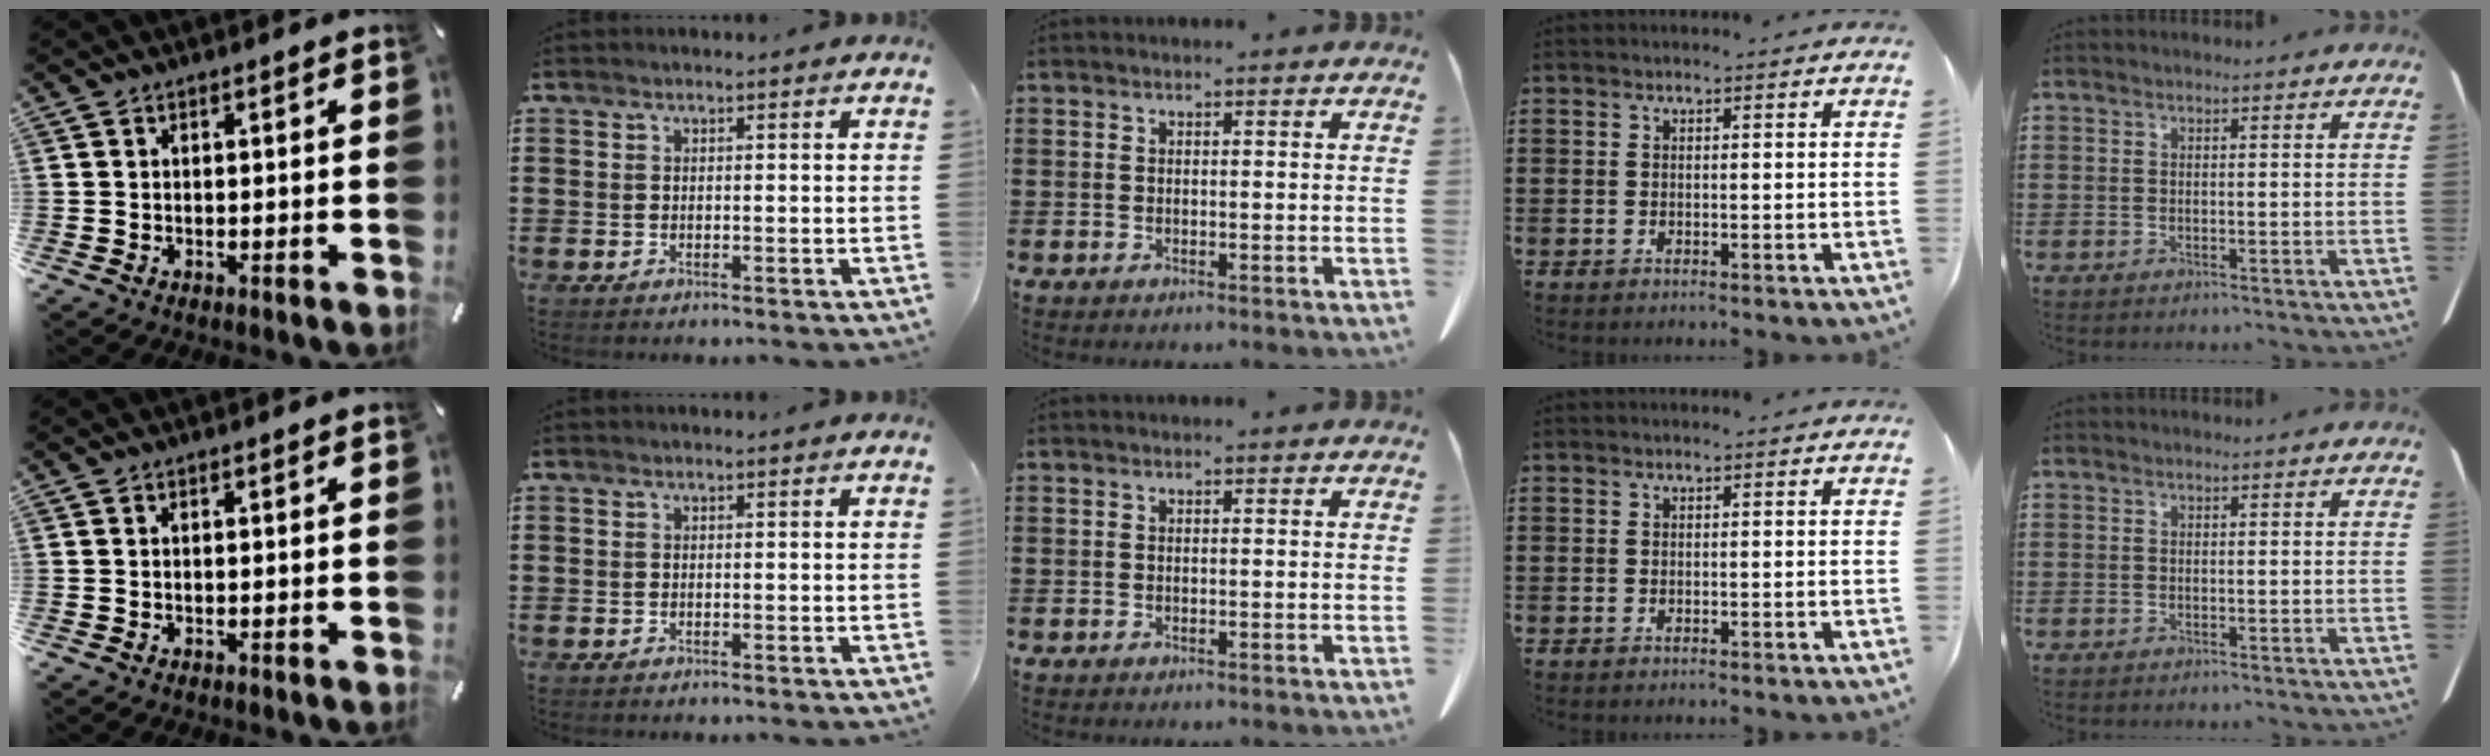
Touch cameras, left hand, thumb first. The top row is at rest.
{}